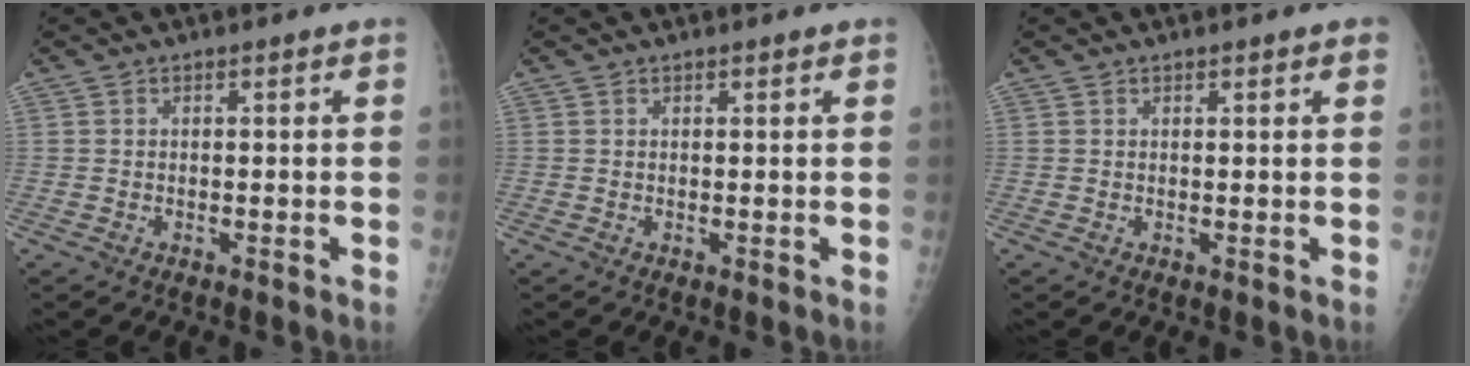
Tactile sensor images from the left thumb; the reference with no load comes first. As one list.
[{"total": 0.6, "force": [0.5, 0.2, 0.3], "torque": [-0.003, -0.002, 0.006]}, {"total": 1.8, "force": [1.2, 0.4, 1.2], "torque": [-0.012, -0.001, 0.012]}]